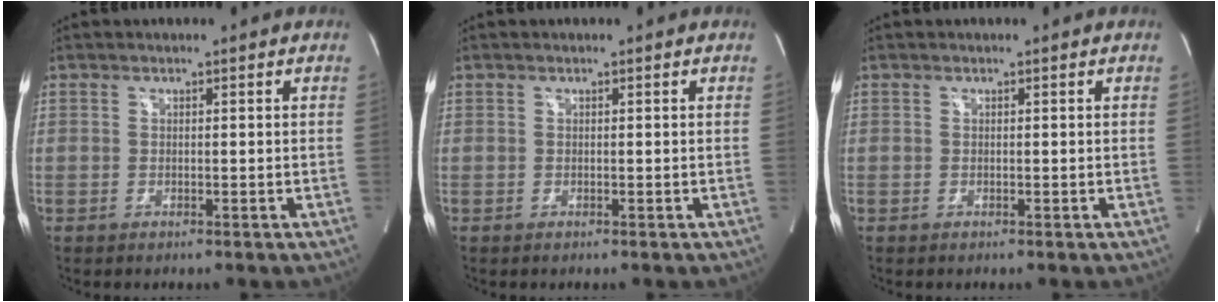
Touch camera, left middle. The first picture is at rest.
{"total": 0.0}
{"total": 0.0}